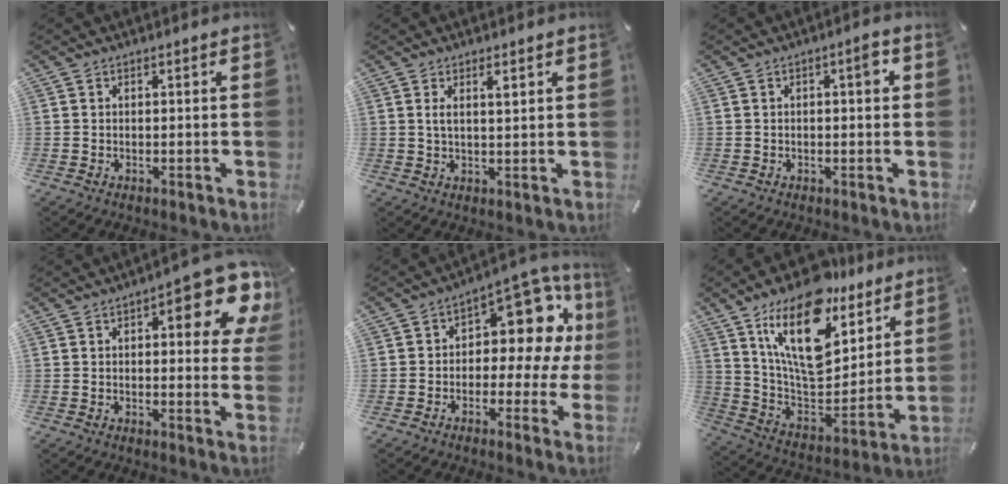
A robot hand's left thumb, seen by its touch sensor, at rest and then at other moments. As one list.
[{"total": 3.1, "force": [1.5, 0.5, 2.6], "torque": [-0.048, -0.002, 0.022]}, {"total": 3.6, "force": [0.6, 1.2, 3.4], "torque": [-0.042, 0.003, 0.000]}, {"total": 15.0, "force": [6.7, 5.5, 12.3], "torque": [-0.145, -0.045, 0.104]}, {"total": 13.8, "force": [4.2, 8.1, 10.4], "torque": [-0.135, -0.035, 0.067]}, {"total": 22.6, "force": [14.0, 10.9, 14.0], "torque": [-0.263, -0.095, 0.243]}]